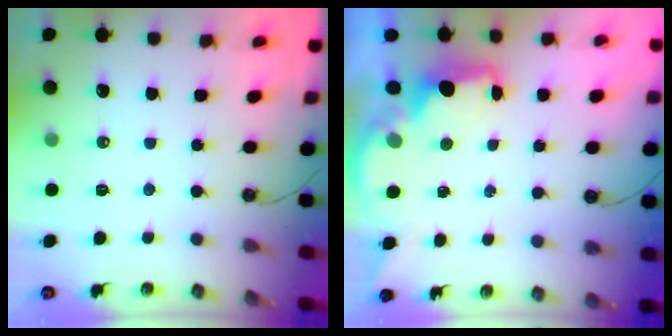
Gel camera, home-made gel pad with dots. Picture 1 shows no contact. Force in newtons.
{"total": 2.1, "press": 1.9, "slide": 0.8}